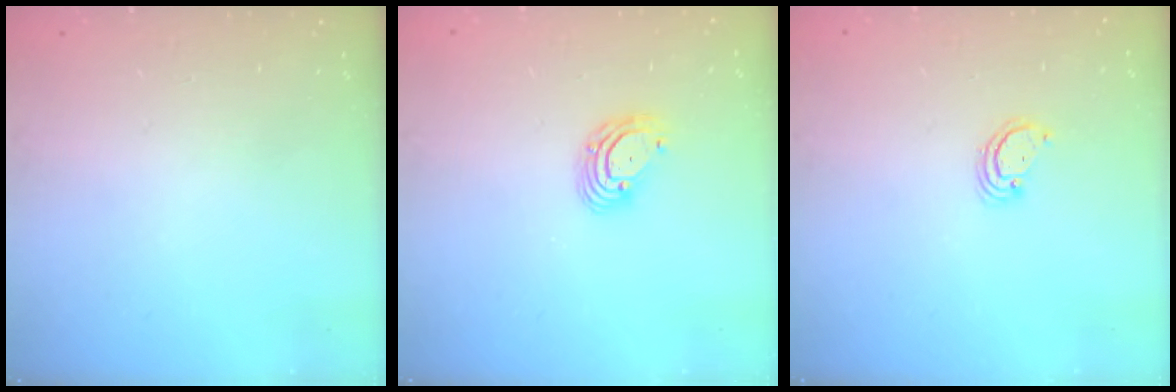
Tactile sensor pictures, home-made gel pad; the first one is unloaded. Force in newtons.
{"total": 5.8, "press": 5.7, "slide": 0.8}
{"total": 2.3, "press": 2.3, "slide": 0.2}